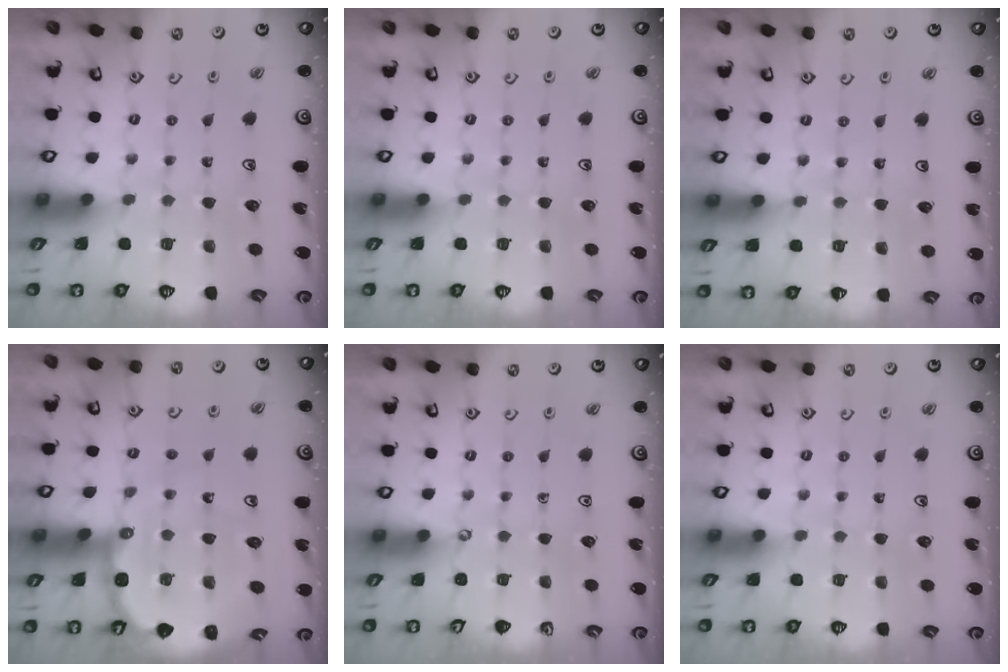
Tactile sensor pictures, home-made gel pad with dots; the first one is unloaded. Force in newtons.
{"total": 0.0}
{"total": 3.0, "press": 3.0, "slide": 0.2}
{"total": 8.6, "press": 8.5, "slide": 0.8}
{"total": 0.0}
{"total": 0.0}